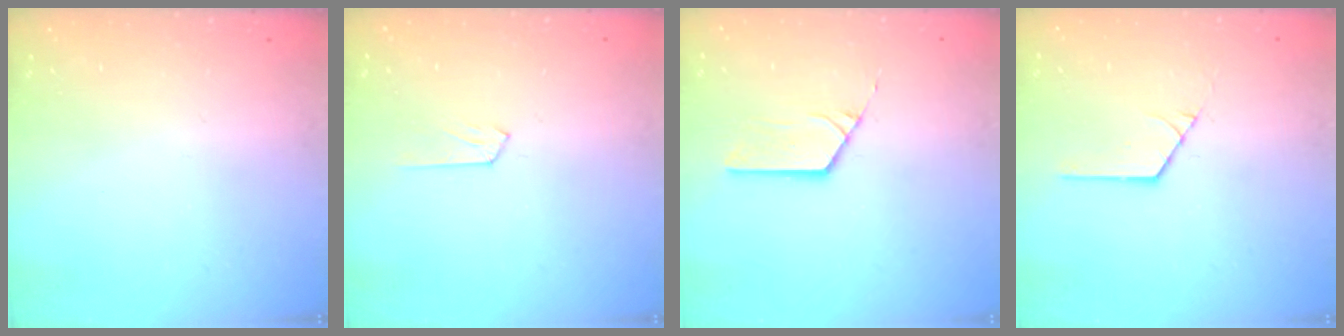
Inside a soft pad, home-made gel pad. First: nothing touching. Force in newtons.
{"total": 6.4, "press": 6.3, "slide": 0.5}
{"total": 3.5, "press": 3.5, "slide": 0.1}
{"total": 1.3, "press": 1.3, "slide": 0.2}